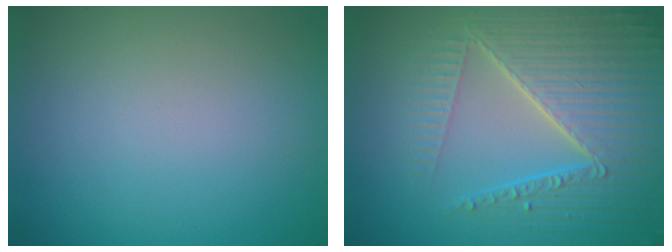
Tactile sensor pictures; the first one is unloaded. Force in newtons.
{"total": 7.5, "press": 5.6, "slide": 5.0}